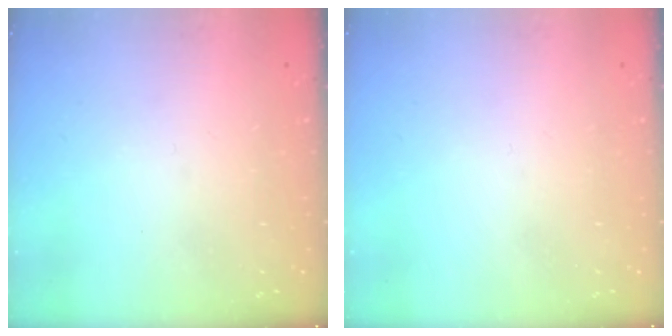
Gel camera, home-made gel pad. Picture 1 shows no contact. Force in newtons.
{"total": 1.5, "press": 1.5, "slide": 0.1}